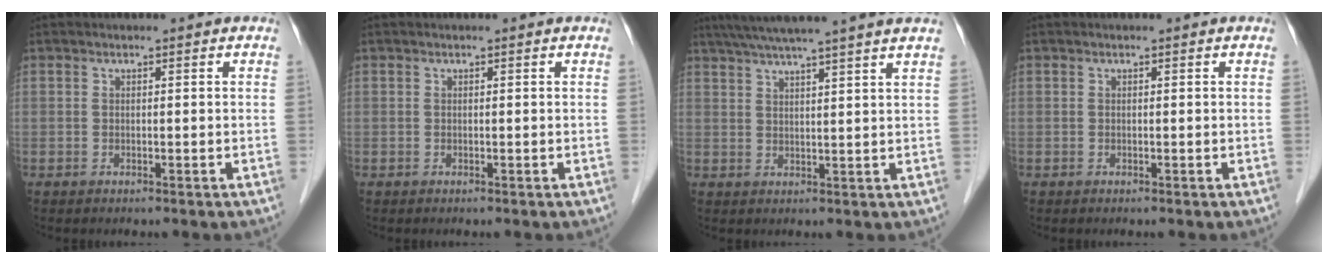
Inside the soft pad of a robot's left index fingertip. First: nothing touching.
{"total": 0.0}
{"total": 13.2, "force": [11.1, -1.2, 7.1], "torque": [-0.116, 0.025, 0.146]}
{"total": 0.0}